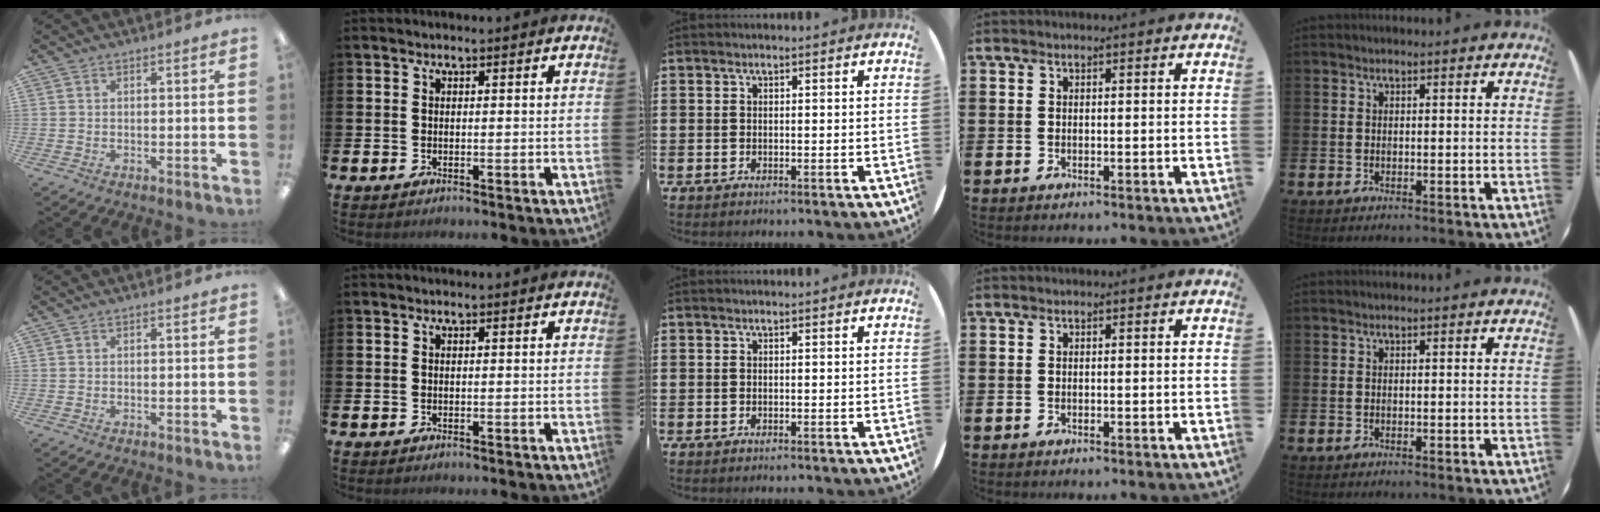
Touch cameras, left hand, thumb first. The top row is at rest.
{}